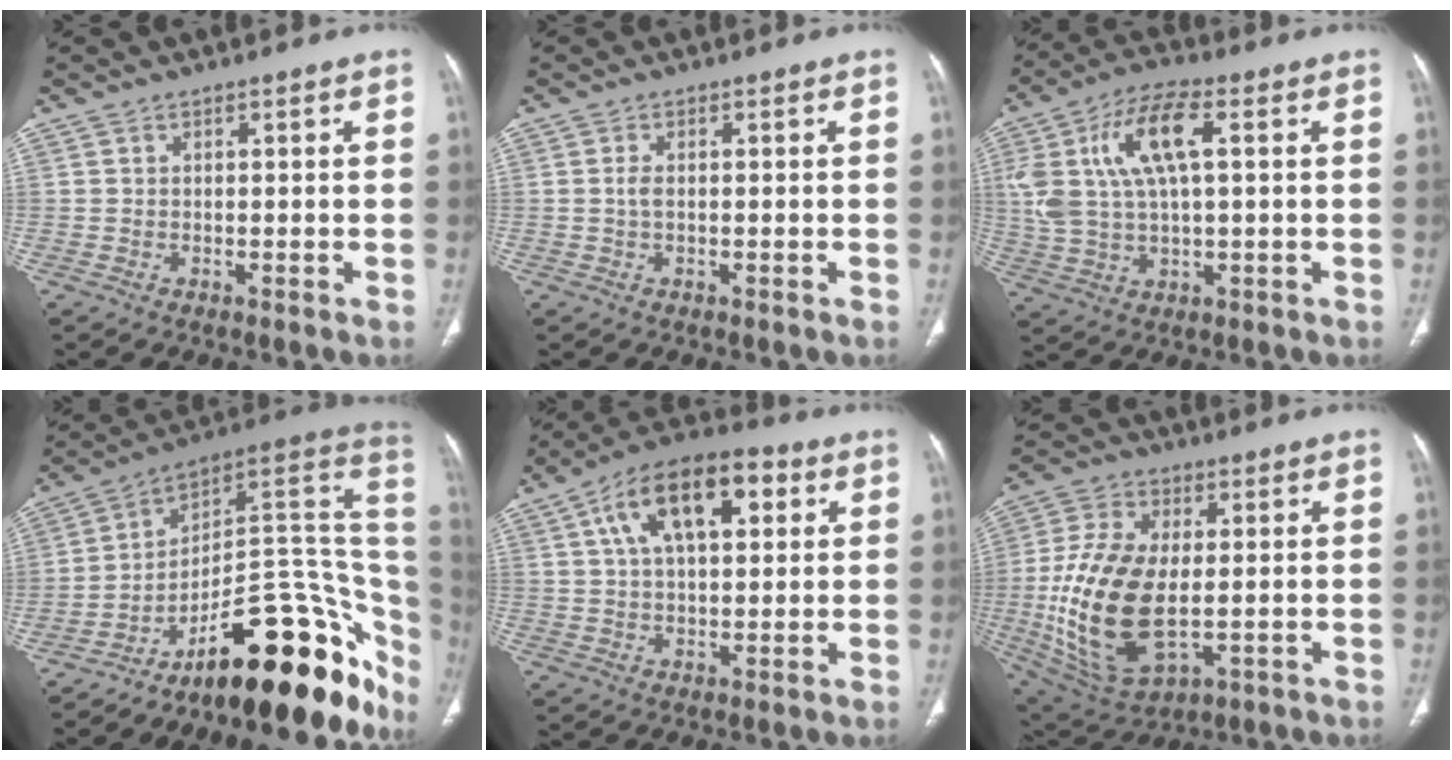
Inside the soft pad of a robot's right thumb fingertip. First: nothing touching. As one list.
[{"total": 1.2, "force": [-0.1, 0.5, 1.1], "torque": [-0.025, -0.001, -0.001]}, {"total": 14.6, "force": [3.6, 6.2, 12.7], "torque": [-0.267, 0.021, 0.070]}, {"total": 28.4, "force": [-15.1, 10.9, 21.4], "torque": [-0.152, 0.118, -0.215]}, {"total": 15.8, "force": [5.4, 7.9, 12.6], "torque": [-0.191, 0.018, 0.081]}, {"total": 19.5, "force": [-1.5, 10.7, 16.3], "torque": [-0.332, -0.010, -0.012]}]